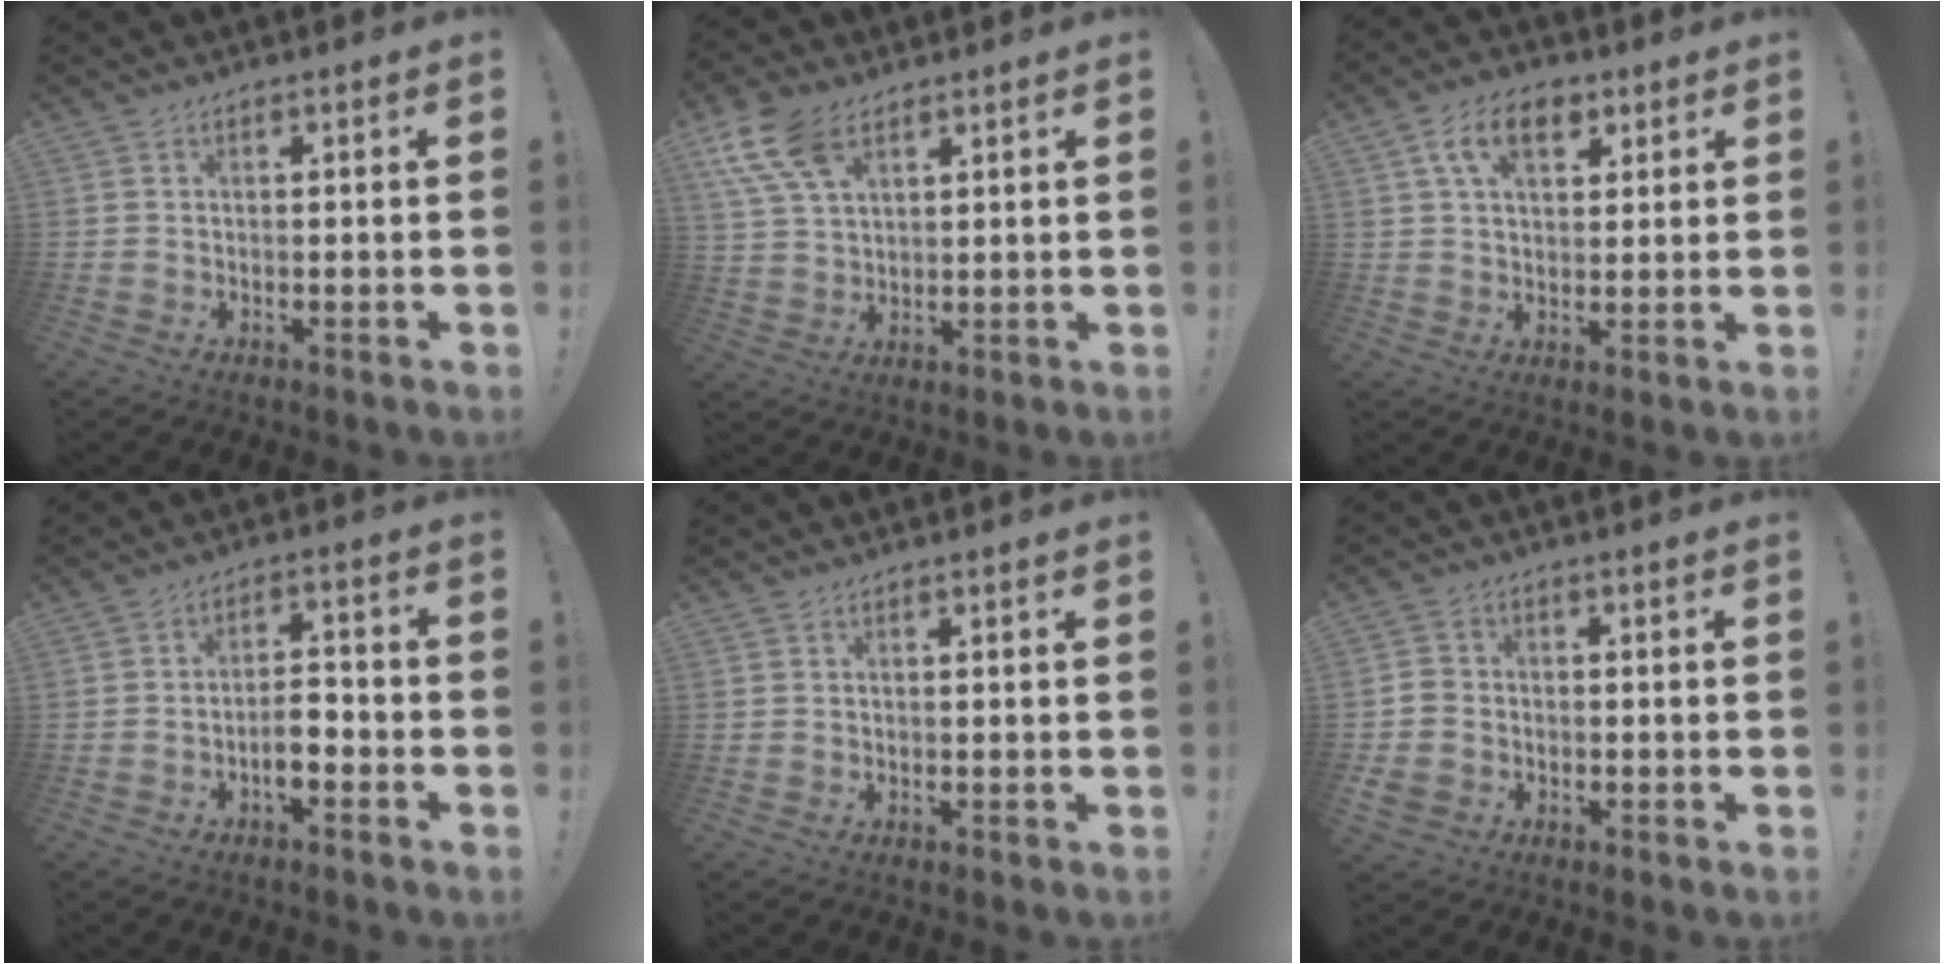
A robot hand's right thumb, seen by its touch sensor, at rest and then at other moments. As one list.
[{"total": 11.8, "force": [6.4, 6.4, 7.6], "torque": [-0.154, -0.017, 0.121]}, {"total": 10.7, "force": [4.6, 6.4, 7.2], "torque": [-0.121, 0.011, 0.085]}, {"total": 6.1, "force": [-2.7, 2.4, 4.8], "torque": [-0.083, 0.008, -0.047]}, {"total": 0.0}, {"total": 5.2, "force": [-2.2, 4.2, 1.9], "torque": [-0.042, 0.010, -0.043]}]